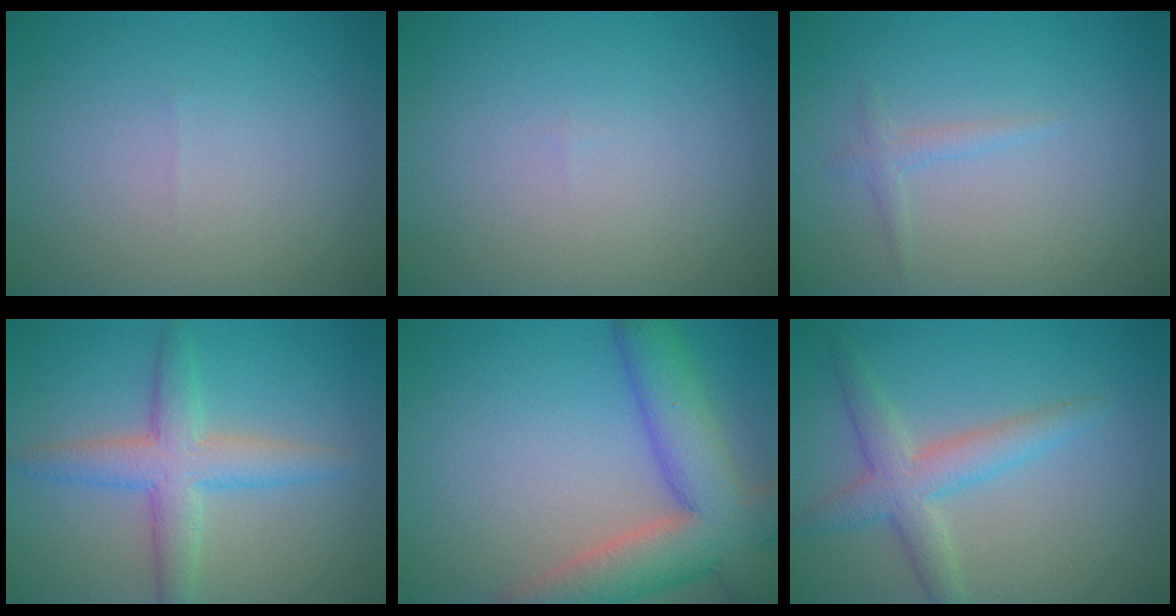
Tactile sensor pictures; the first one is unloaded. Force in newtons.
{"total": 0.0}
{"total": 0.6, "press": 0.6, "slide": 0.1}
{"total": 4.6, "press": 4.6, "slide": 0.1}
{"total": 9.0, "press": 9.0, "slide": 0.6}
{"total": 3.7, "press": 3.7, "slide": 0.0}